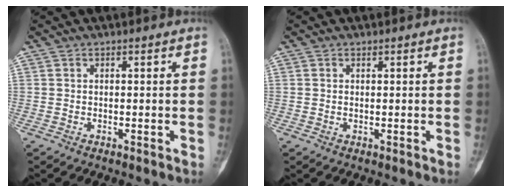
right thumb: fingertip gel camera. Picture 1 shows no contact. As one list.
[{"total": 0.5, "force": [0.2, 0.4, 0.3], "torque": [-0.002, 0.000, 0.003]}]